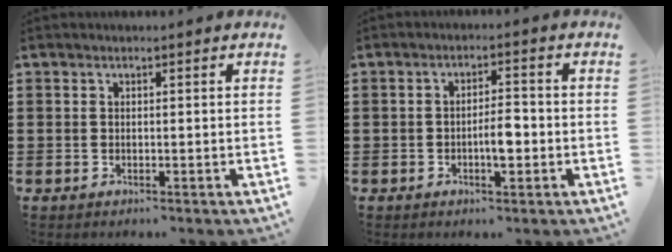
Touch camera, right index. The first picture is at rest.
{"total": 4.1, "force": [-1.0, 1.4, 3.8], "torque": [-0.073, 0.004, -0.021]}